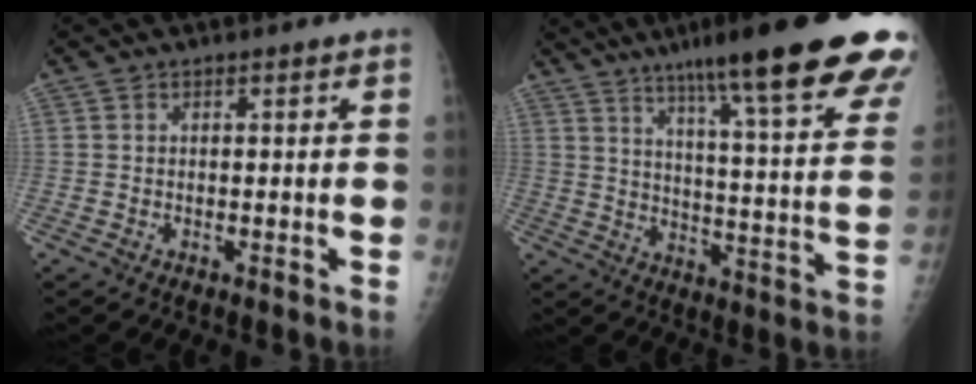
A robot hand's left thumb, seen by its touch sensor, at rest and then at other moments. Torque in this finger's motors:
{"motor_torque": [2.47, 0.93, 2.32, -0.44, 0.27]}